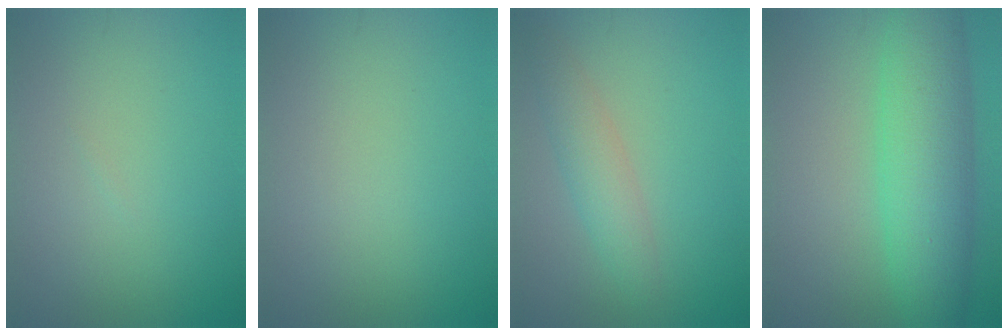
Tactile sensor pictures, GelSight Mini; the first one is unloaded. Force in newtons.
{"total": 0.0}
{"total": 2.8, "press": 2.8, "slide": 0.1}
{"total": 8.5, "press": 8.5, "slide": 0.1}